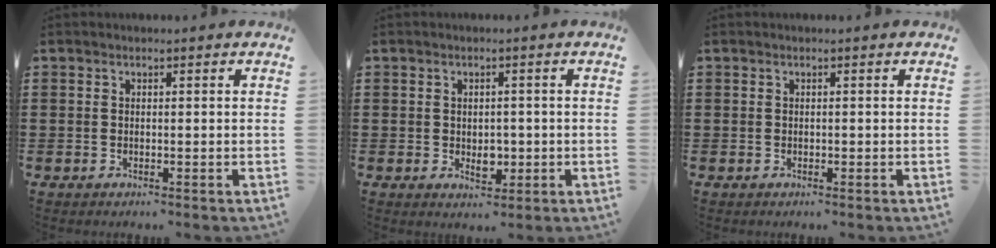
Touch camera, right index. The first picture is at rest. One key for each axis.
{"total": 3.0, "fx": -0.4, "fy": 1.9, "fz": 2.3, "tx": -0.035, "ty": 0.000, "tz": -0.008}
{"total": 0.0}